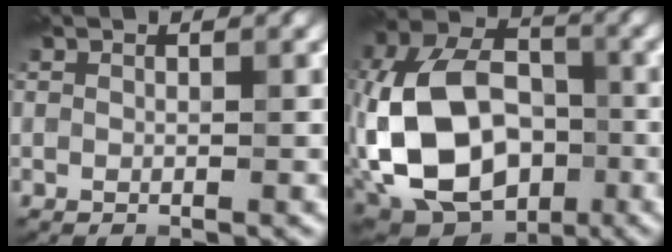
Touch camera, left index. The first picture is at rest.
{"total": 15.0, "force": [-3.3, 10.5, 10.3], "torque": [-0.199, -0.001, -0.049]}